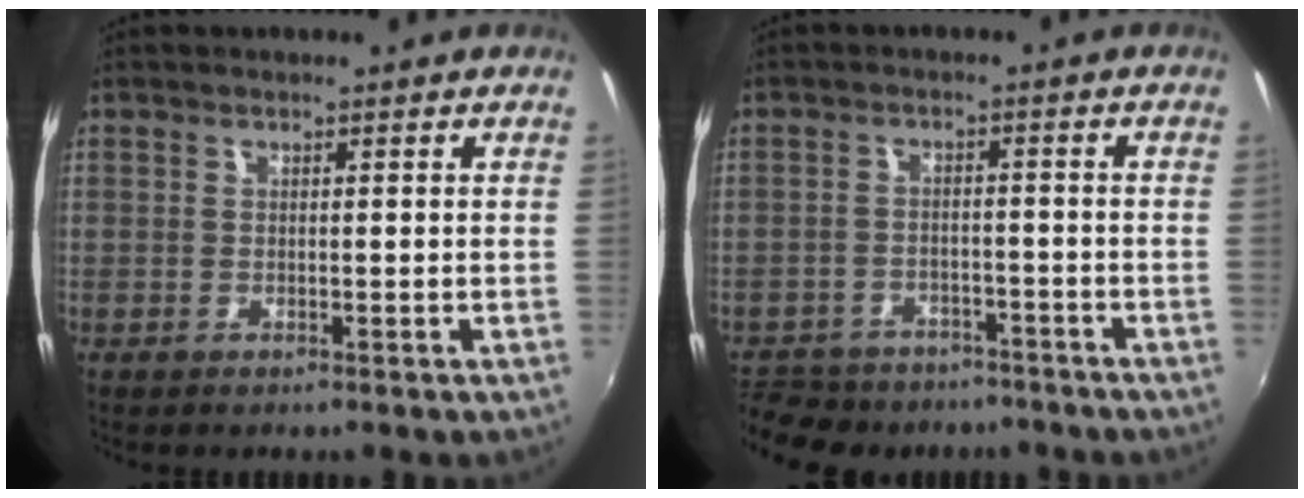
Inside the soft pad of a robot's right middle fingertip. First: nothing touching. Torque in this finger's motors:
{"motor_torque": [1.02, -1.12, 0.48, 0.16]}